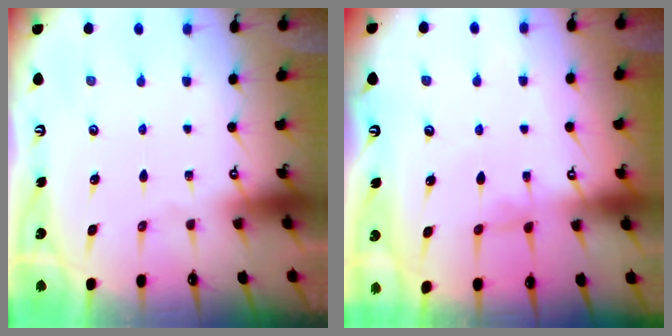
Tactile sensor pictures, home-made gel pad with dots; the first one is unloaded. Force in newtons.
{"total": 0.8, "press": 0.8, "slide": 0.3}